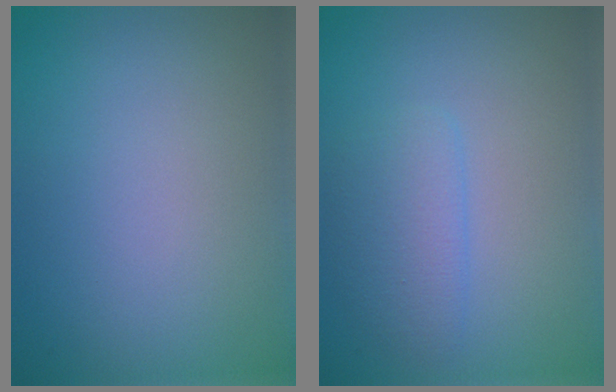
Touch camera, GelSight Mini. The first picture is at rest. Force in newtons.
{"total": 2.4, "press": 2.4, "slide": 0.1}